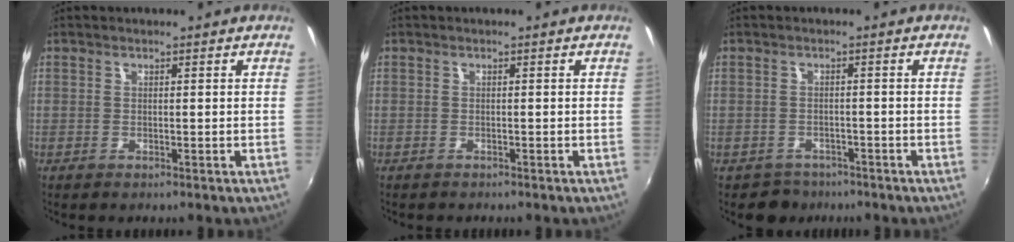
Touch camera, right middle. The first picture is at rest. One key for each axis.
{"total": 0.6, "fx": -0.6, "fy": 0.3, "fz": 0.0, "tx": -0.003, "ty": -0.002, "tz": -0.009}
{"total": 3.6, "fx": -2.7, "fy": 2.4, "fz": -0.1, "tx": -0.010, "ty": 0.000, "tz": -0.043}